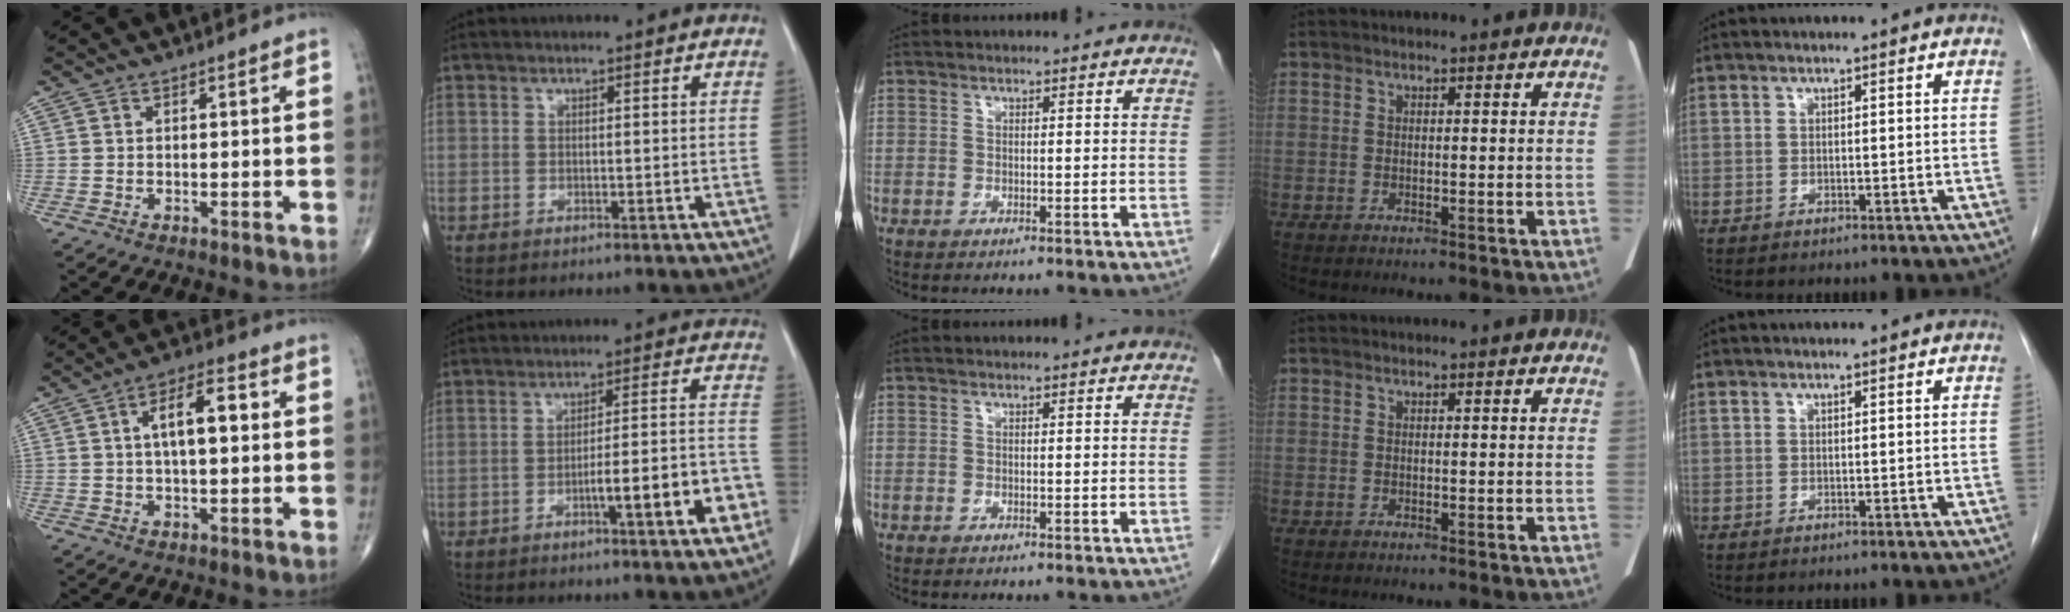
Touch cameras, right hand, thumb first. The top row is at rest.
{"thumb": {"total": 9.9, "force": [1.4, 4.0, 8.9], "torque": [-0.139, 0.020, 0.017]}, "index": {"total": 9.7, "force": [-4.3, 0.8, 8.7], "torque": [-0.116, 0.022, -0.055]}}